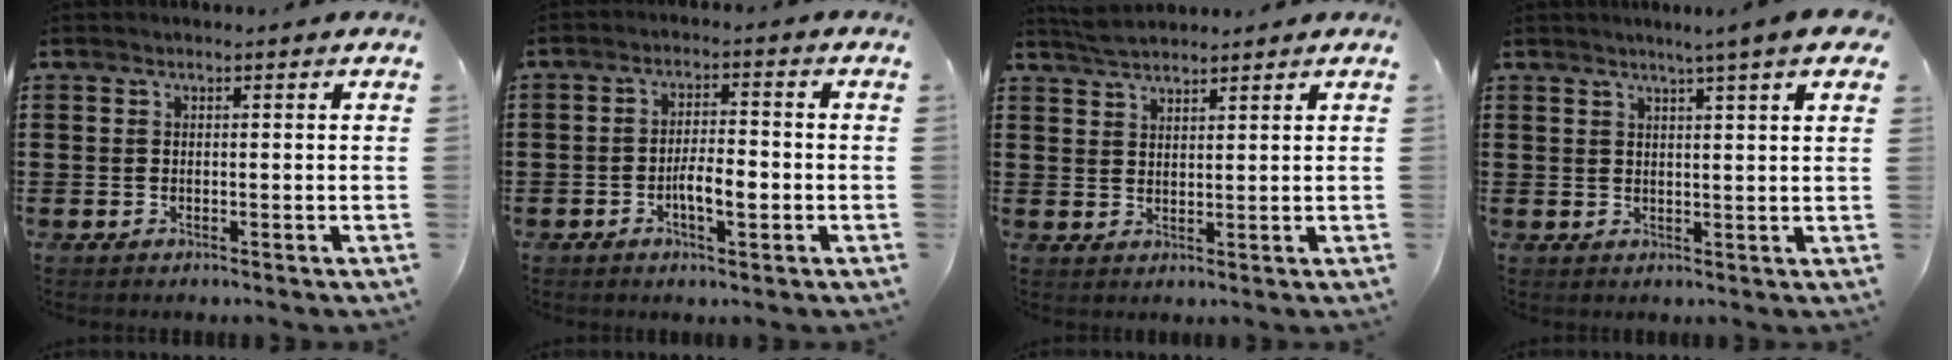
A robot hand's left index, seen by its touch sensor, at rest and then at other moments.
{"total": 4.4, "force": [-1.4, 1.5, 3.9], "torque": [-0.076, 0.004, -0.029]}
{"total": 3.0, "force": [2.9, 0.6, 0.7], "torque": [-0.022, 0.001, 0.056]}
{"total": 4.7, "force": [3.2, -0.3, 3.4], "torque": [-0.065, -0.006, 0.052]}